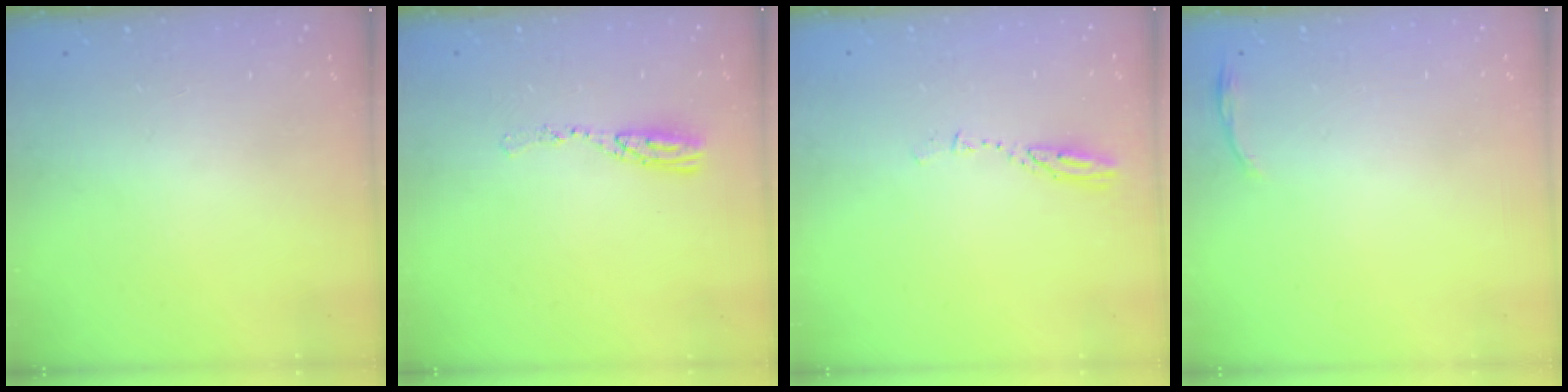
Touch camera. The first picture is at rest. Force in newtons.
{"total": 8.1, "press": 8.1, "slide": 0.6}
{"total": 3.9, "press": 3.9, "slide": 0.3}
{"total": 3.6, "press": 3.5, "slide": 0.7}